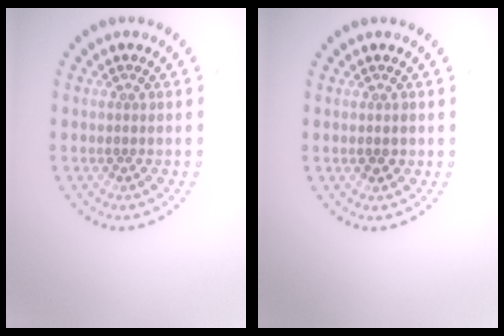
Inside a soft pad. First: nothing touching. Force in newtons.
{"total": 0.9, "press": 0.9, "slide": 0.2}